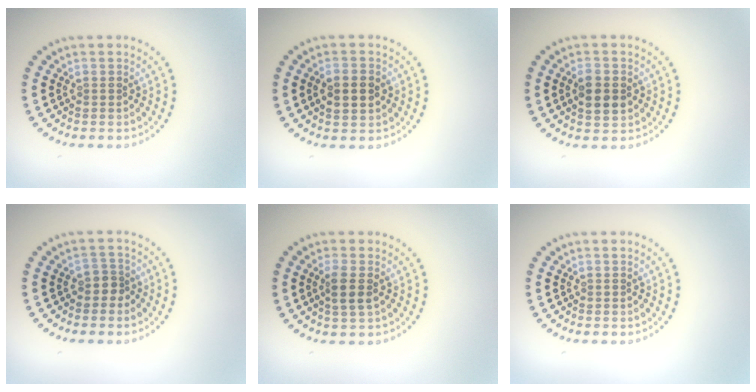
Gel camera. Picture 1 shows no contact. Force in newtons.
{"total": 2.8, "press": 2.8, "slide": 0.1}
{"total": 3.0, "press": 3.0, "slide": 0.2}
{"total": 1.4, "press": 1.1, "slide": 0.9}
{"total": 2.0, "press": 1.8, "slide": 0.9}
{"total": 0.0}